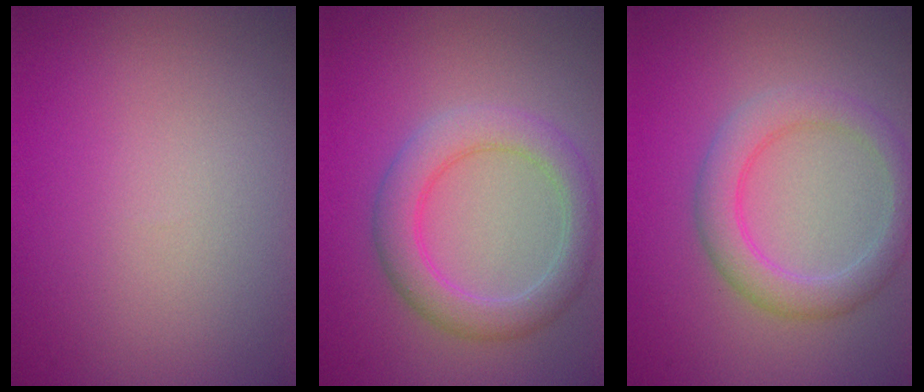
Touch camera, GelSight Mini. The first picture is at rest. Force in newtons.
{"total": 4.2, "press": 4.2, "slide": 0.3}
{"total": 3.7, "press": 3.7, "slide": 0.3}